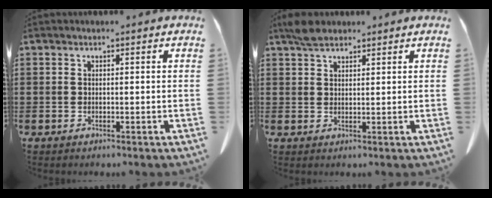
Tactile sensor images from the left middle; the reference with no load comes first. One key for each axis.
{"total": 3.1, "fx": 2.5, "fy": 1.1, "fz": 1.4, "tx": -0.034, "ty": 0.004, "tz": 0.049}